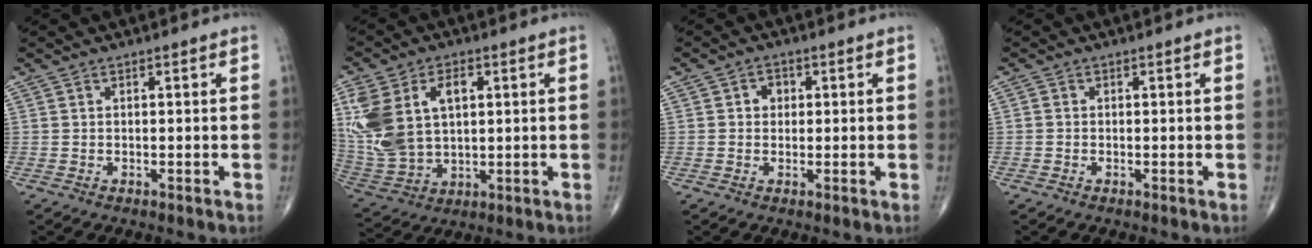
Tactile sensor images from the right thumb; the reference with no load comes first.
{"total": 17.8, "force": [4.2, 11.2, 13.2], "torque": [-0.287, -0.001, 0.092]}
{"total": 2.6, "force": [0.4, 2.3, 1.2], "torque": [-0.001, 0.004, 0.002]}
{"total": 0.6, "force": [-0.1, 0.5, 0.2], "torque": [-0.003, 0.001, -0.005]}